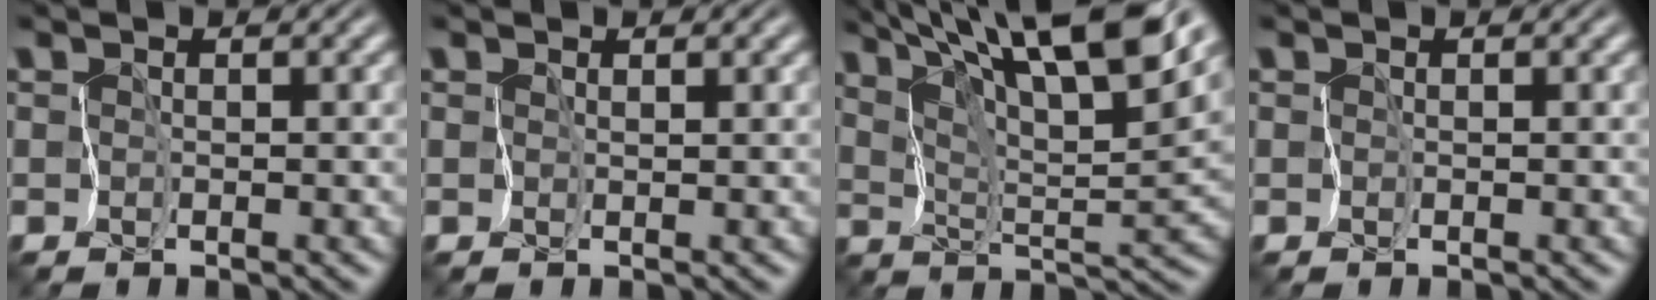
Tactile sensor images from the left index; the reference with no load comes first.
{"total": 0.7, "force": [0.6, 0.2, 0.4], "torque": [-0.001, 0.002, 0.015]}
{"total": 13.3, "force": [9.4, 2.8, 8.9], "torque": [-0.148, 0.015, 0.133]}
{"total": 0.0}